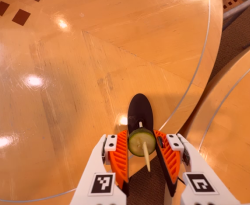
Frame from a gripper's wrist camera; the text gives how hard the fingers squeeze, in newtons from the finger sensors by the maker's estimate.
{"total": 7.6, "left": 7.6, "right": 7.6}